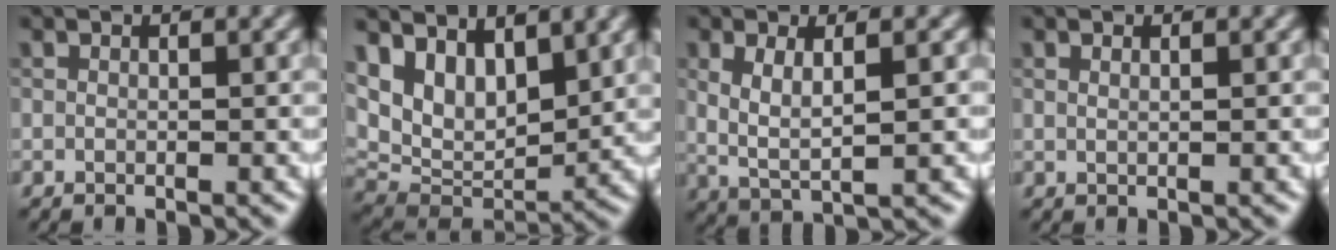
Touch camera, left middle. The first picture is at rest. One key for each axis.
{"total": 7.9, "fx": 4.1, "fy": 4.4, "fz": 5.2, "tx": -0.100, "ty": -0.015, "tz": 0.077}
{"total": 3.4, "fx": 0.7, "fy": 1.1, "fz": 3.2, "tx": -0.066, "ty": -0.005, "tz": 0.017}
{"total": 0.6, "fx": 0.3, "fy": 0.2, "fz": 0.4, "tx": -0.008, "ty": -0.002, "tz": 0.003}